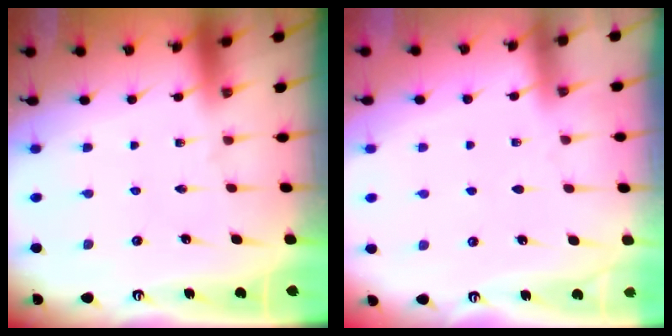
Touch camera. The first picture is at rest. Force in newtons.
{"total": 3.0, "press": 3.0, "slide": 0.4}